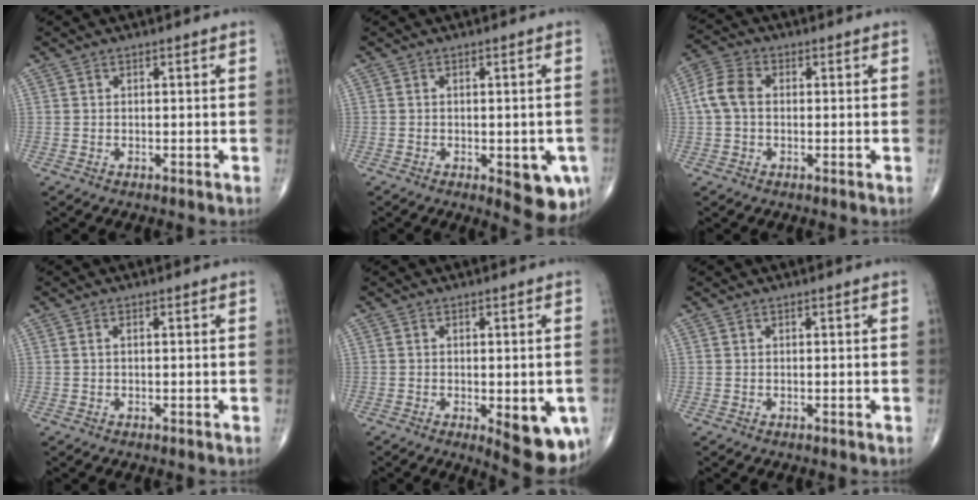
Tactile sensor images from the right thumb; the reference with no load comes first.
{"total": 8.1, "force": [-2.6, 3.2, 6.9], "torque": [-0.061, -0.008, -0.025]}
{"total": 6.1, "force": [0.2, 4.3, 4.4], "torque": [-0.095, 0.018, -0.003]}
{"total": 0.6, "force": [0.1, 0.3, 0.6], "torque": [-0.014, 0.000, 0.000]}
{"total": 10.6, "force": [-3.2, 4.0, 9.3], "torque": [-0.100, -0.014, -0.031]}
{"total": 0.0}